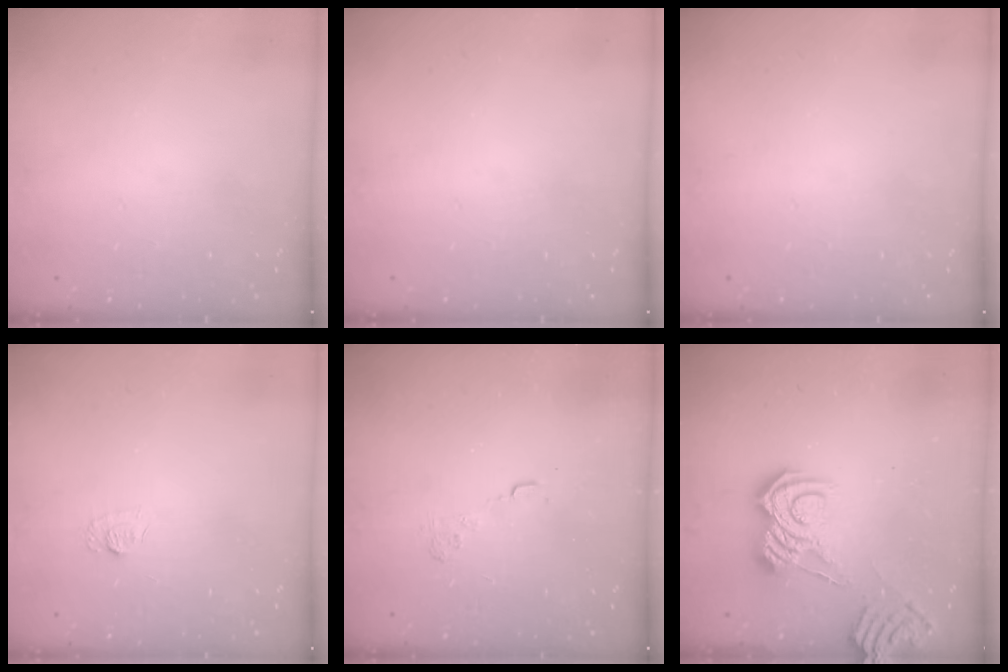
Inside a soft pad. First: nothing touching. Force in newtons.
{"total": 0.0}
{"total": 0.0}
{"total": 5.7, "press": 5.6, "slide": 0.8}
{"total": 3.0, "press": 2.6, "slide": 1.4}
{"total": 12.0, "press": 12.0, "slide": 1.4}